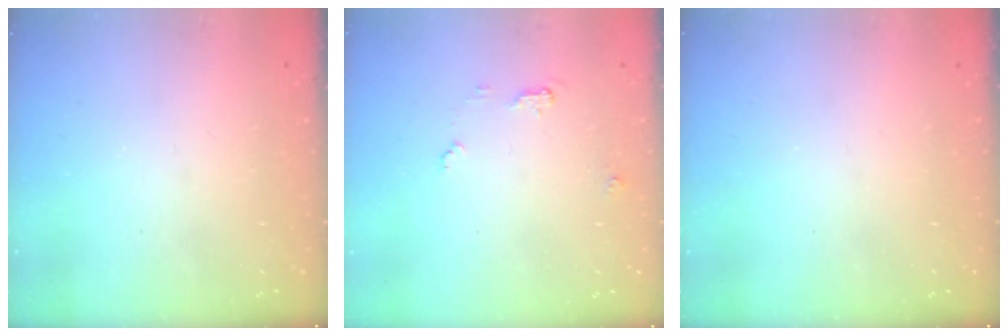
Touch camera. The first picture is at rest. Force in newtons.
{"total": 4.9, "press": 4.9, "slide": 0.5}
{"total": 0.0}